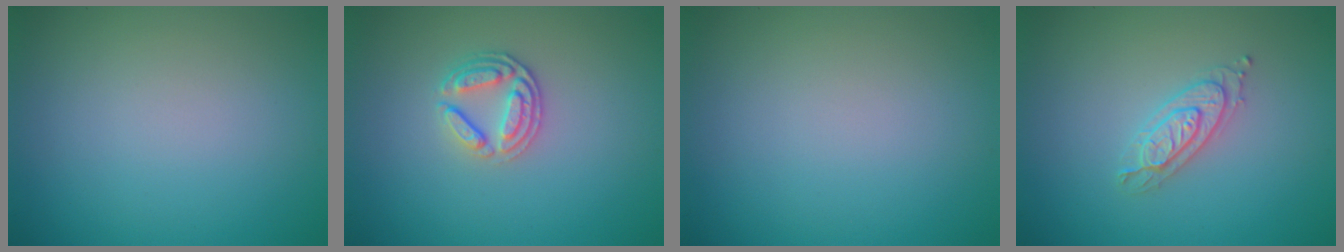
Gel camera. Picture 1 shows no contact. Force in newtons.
{"total": 2.7, "press": 2.5, "slide": 1.0}
{"total": 0.0}
{"total": 2.2, "press": 2.1, "slide": 0.5}